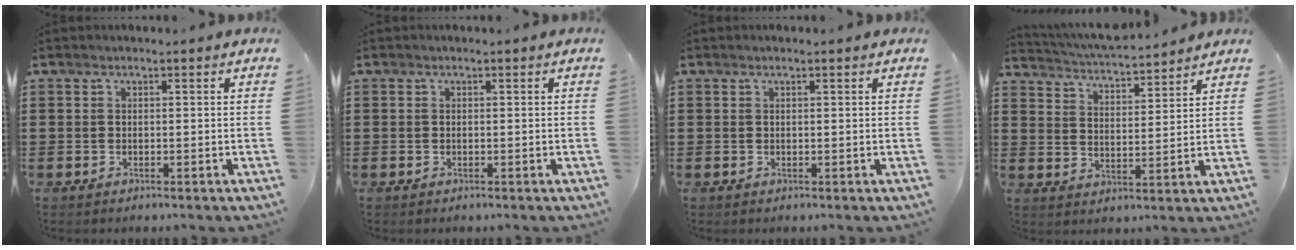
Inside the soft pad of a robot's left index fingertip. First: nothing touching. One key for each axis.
{"total": 0.0}
{"total": 0.6, "fx": 0.4, "fy": 0.0, "fz": 0.5, "tx": -0.009, "ty": 0.000, "tz": 0.007}
{"total": 4.8, "fx": 4.7, "fy": 0.1, "fz": 1.0, "tx": -0.040, "ty": -0.029, "tz": 0.081}